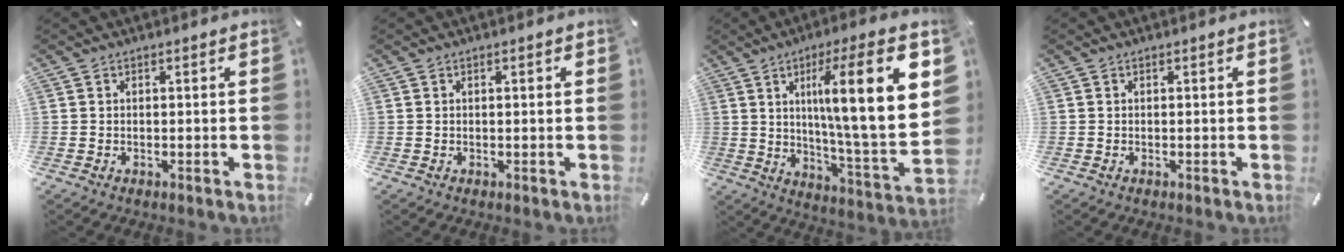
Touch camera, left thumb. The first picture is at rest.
{"total": 0.8, "force": [0.1, 0.1, 0.8], "torque": [-0.014, 0.001, 0.002]}
{"total": 21.3, "force": [7.4, 3.5, 19.7], "torque": [-0.304, -0.035, 0.094]}
{"total": 0.0}